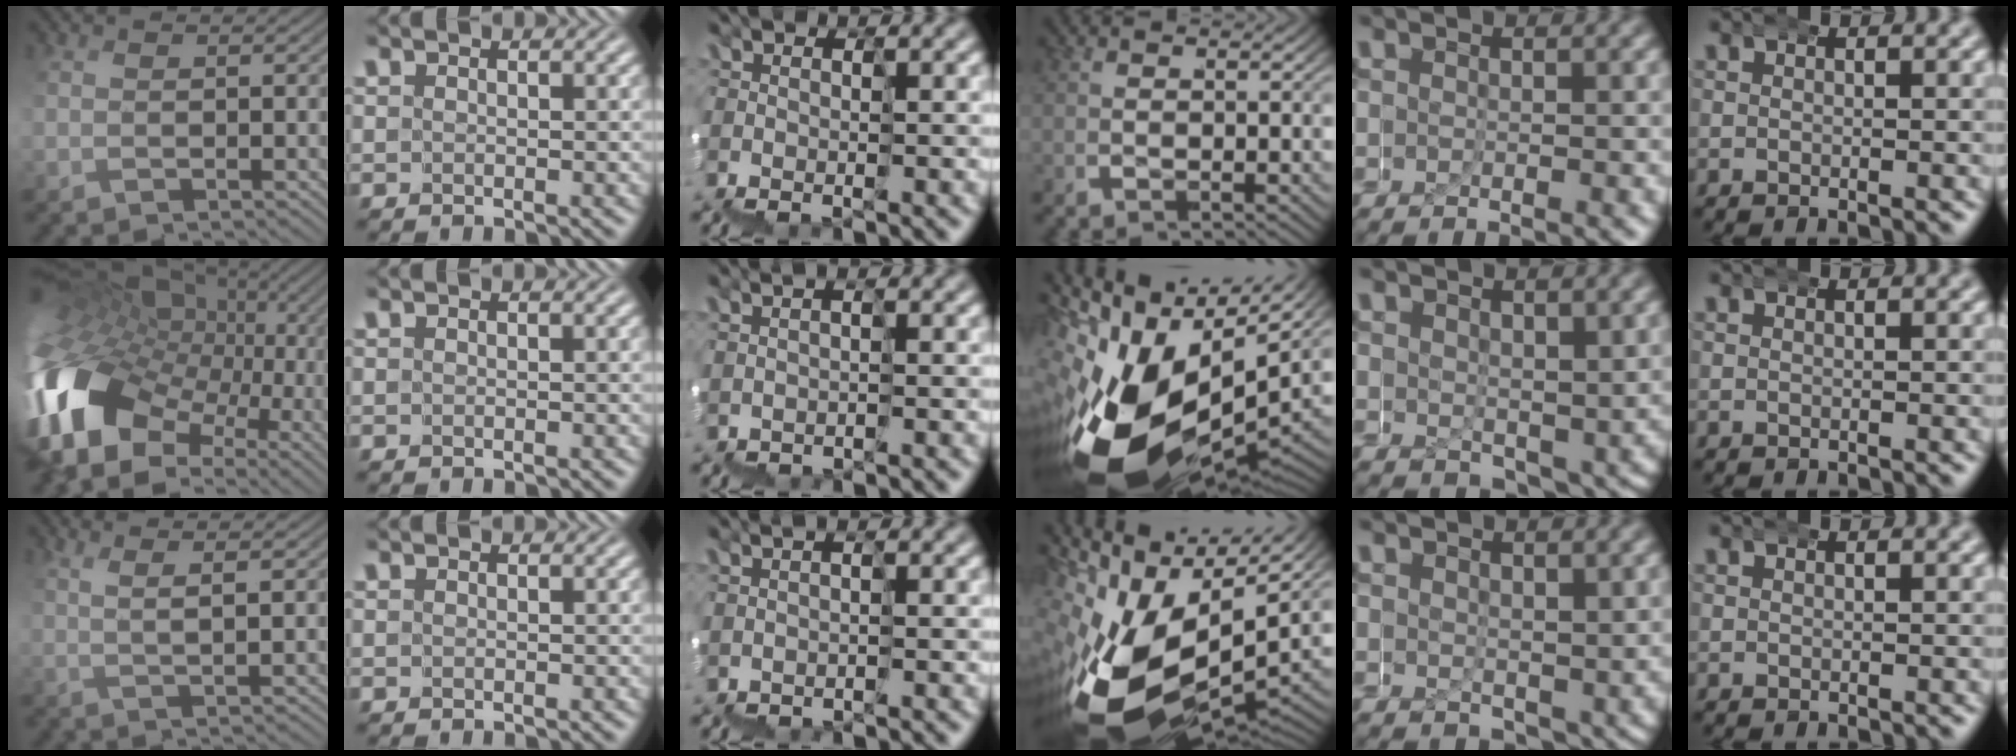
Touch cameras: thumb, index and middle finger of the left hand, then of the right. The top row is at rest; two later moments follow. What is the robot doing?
{"motion": "wrap", "object": "ethernet cable"}